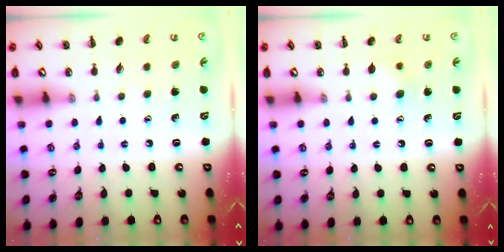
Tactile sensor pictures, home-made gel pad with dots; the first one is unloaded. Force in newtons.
{"total": 4.9, "press": 4.8, "slide": 1.0}